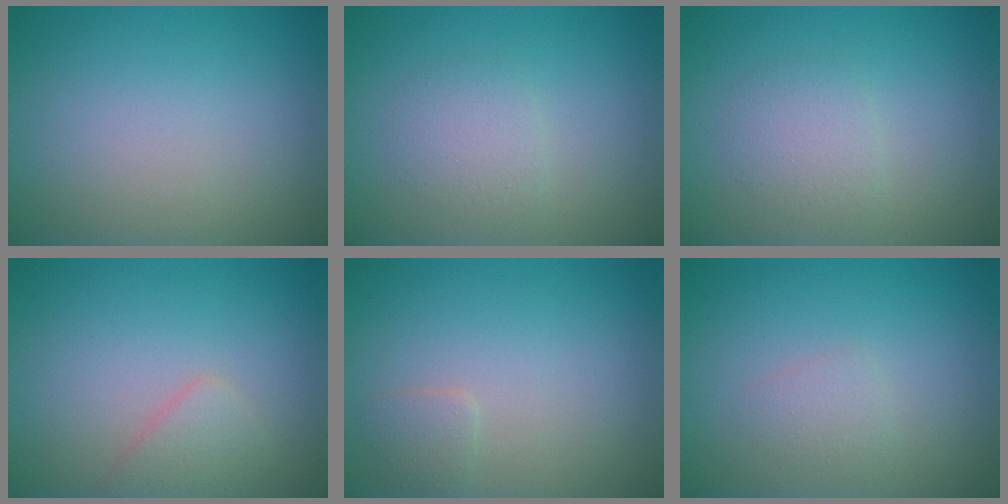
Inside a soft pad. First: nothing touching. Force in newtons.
{"total": 1.7, "press": 1.7, "slide": 0.1}
{"total": 1.7, "press": 1.7, "slide": 0.1}
{"total": 1.8, "press": 1.8, "slide": 0.1}
{"total": 1.0, "press": 1.0, "slide": 0.0}
{"total": 1.1, "press": 1.1, "slide": 0.1}